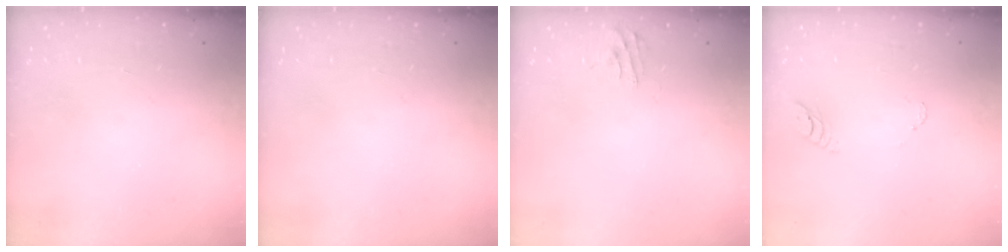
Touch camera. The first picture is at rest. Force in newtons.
{"total": 0.0}
{"total": 4.1, "press": 4.0, "slide": 0.4}
{"total": 3.2, "press": 3.2, "slide": 0.4}